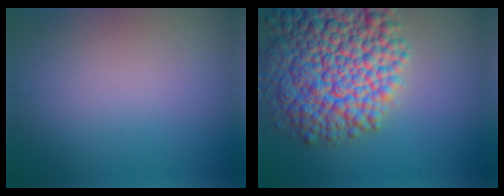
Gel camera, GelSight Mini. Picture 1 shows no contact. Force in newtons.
{"total": 14.1, "press": 14.1, "slide": 0.6}